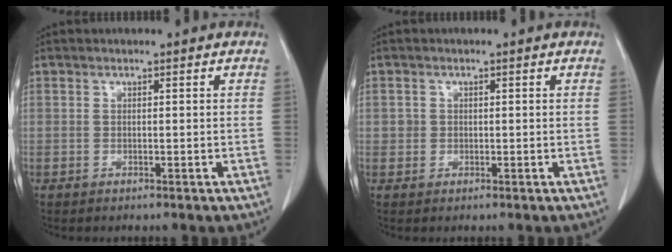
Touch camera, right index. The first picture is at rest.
{"total": 1.1, "force": [0.1, 1.1, 0.2], "torque": [0.002, 0.004, 0.003]}